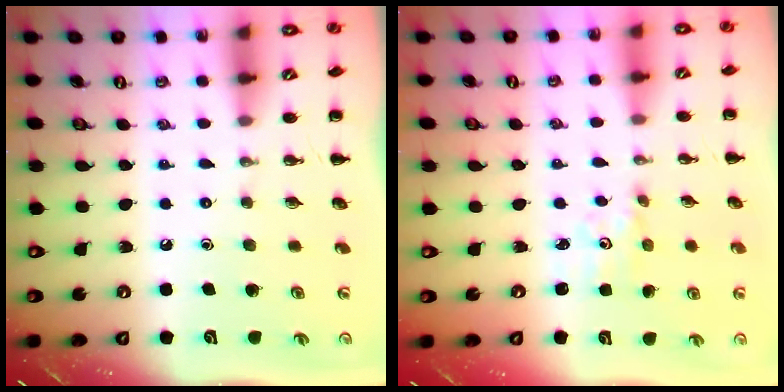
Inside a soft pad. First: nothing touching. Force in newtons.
{"total": 1.8, "press": 1.7, "slide": 0.5}